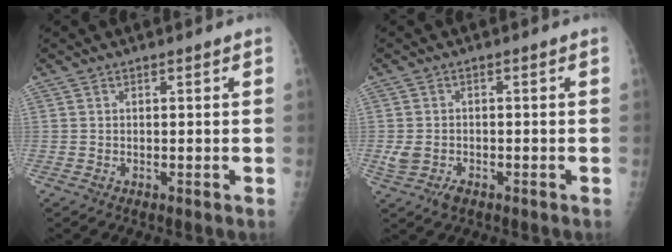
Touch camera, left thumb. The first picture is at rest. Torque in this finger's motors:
{"motor_torque": [0.00, 0.00, 0.00, 0.00, 0.03]}